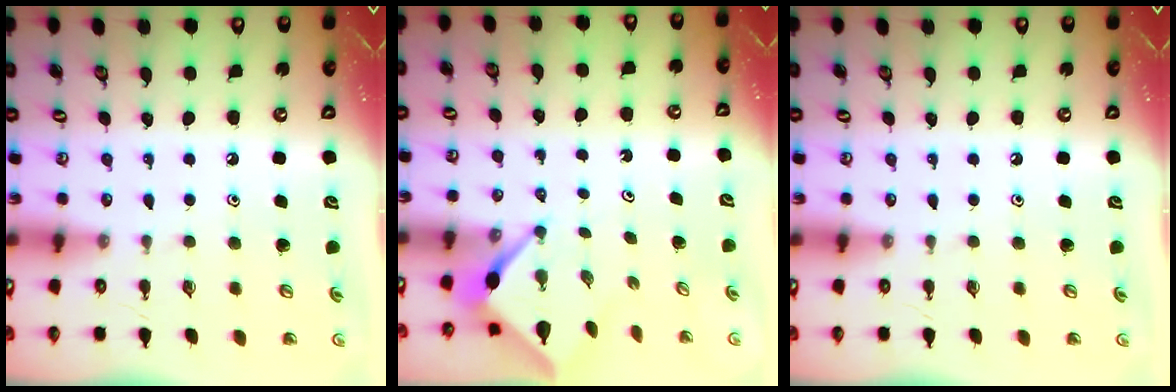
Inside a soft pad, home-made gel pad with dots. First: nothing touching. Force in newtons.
{"total": 3.0, "press": 3.0, "slide": 0.2}
{"total": 0.0}